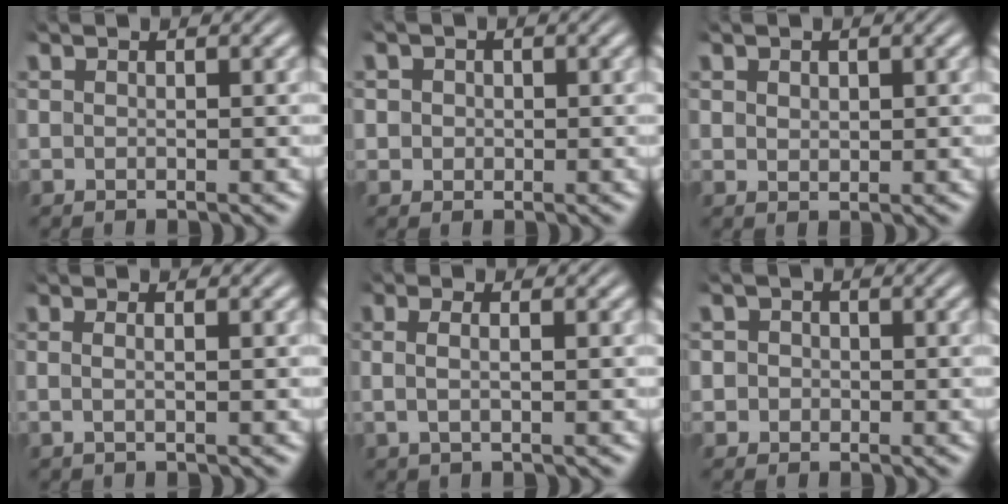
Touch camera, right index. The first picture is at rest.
{"total": 2.5, "force": [0.1, 2.4, 0.6], "torque": [-0.021, -0.005, 0.000]}
{"total": 0.7, "force": [0.4, 0.3, 0.4], "torque": [-0.006, -0.008, 0.018]}
{"total": 1.0, "force": [-0.1, 0.0, 1.0], "torque": [-0.024, -0.005, 0.001]}
{"total": 2.1, "force": [0.1, 0.7, 1.9], "torque": [-0.042, -0.002, 0.003]}
{"total": 3.2, "force": [-0.6, 3.1, 0.5], "torque": [-0.015, -0.007, -0.017]}